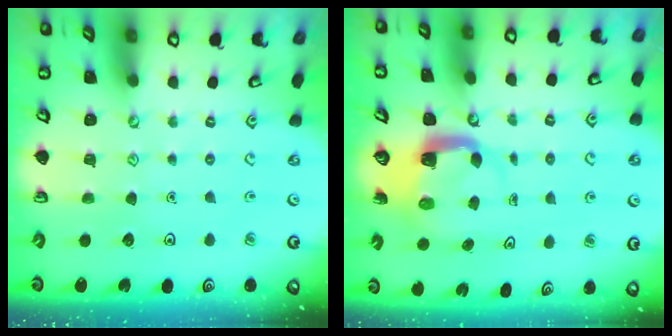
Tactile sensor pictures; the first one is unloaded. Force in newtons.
{"total": 3.9, "press": 3.9, "slide": 0.5}